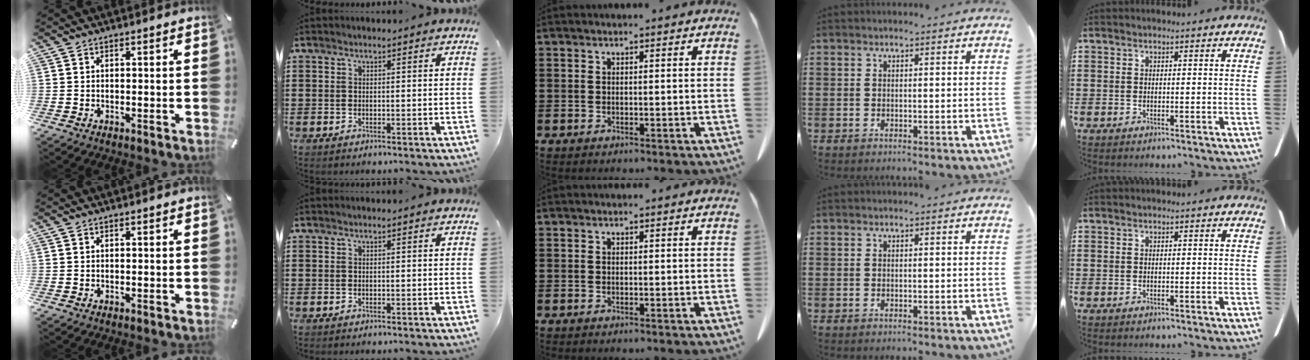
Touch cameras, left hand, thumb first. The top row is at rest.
{}